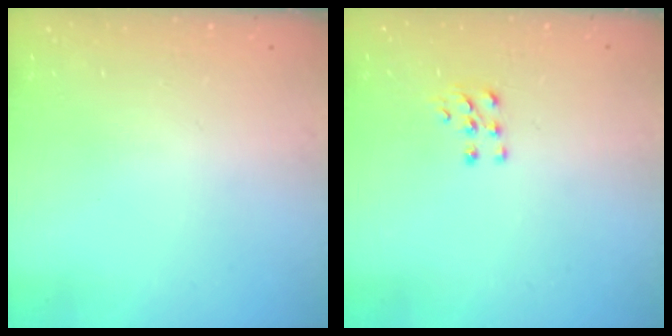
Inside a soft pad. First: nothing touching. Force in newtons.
{"total": 5.3, "press": 5.3, "slide": 0.4}